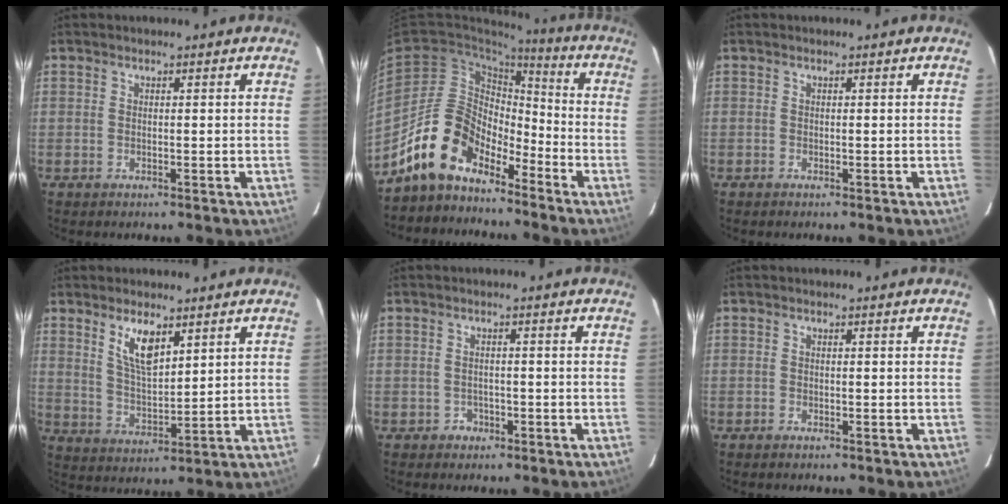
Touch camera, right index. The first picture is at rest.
{"total": 13.2, "force": [-10.2, 6.5, 5.2], "torque": [-0.103, 0.028, -0.190]}
{"total": 0.0}
{"total": 7.5, "force": [4.2, 2.8, 5.5], "torque": [-0.099, -0.002, 0.089]}
{"total": 2.3, "force": [-1.2, 1.9, 0.1], "torque": [-0.005, 0.008, -0.016]}
{"total": 0.7, "force": [-0.6, 0.3, 0.1], "torque": [-0.005, 0.000, -0.014]}